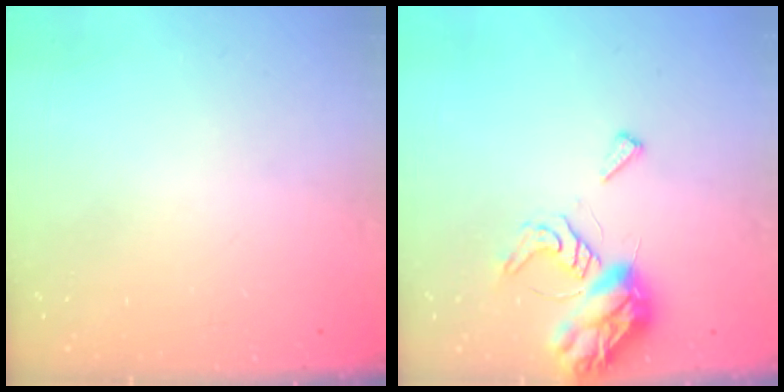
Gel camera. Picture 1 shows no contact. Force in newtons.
{"total": 8.1, "press": 8.1, "slide": 0.8}